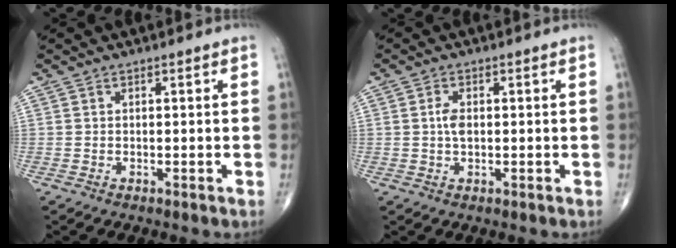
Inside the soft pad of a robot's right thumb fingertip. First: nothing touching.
{"total": 2.6, "force": [0.2, 1.4, 2.1], "torque": [-0.042, 0.001, 0.000]}